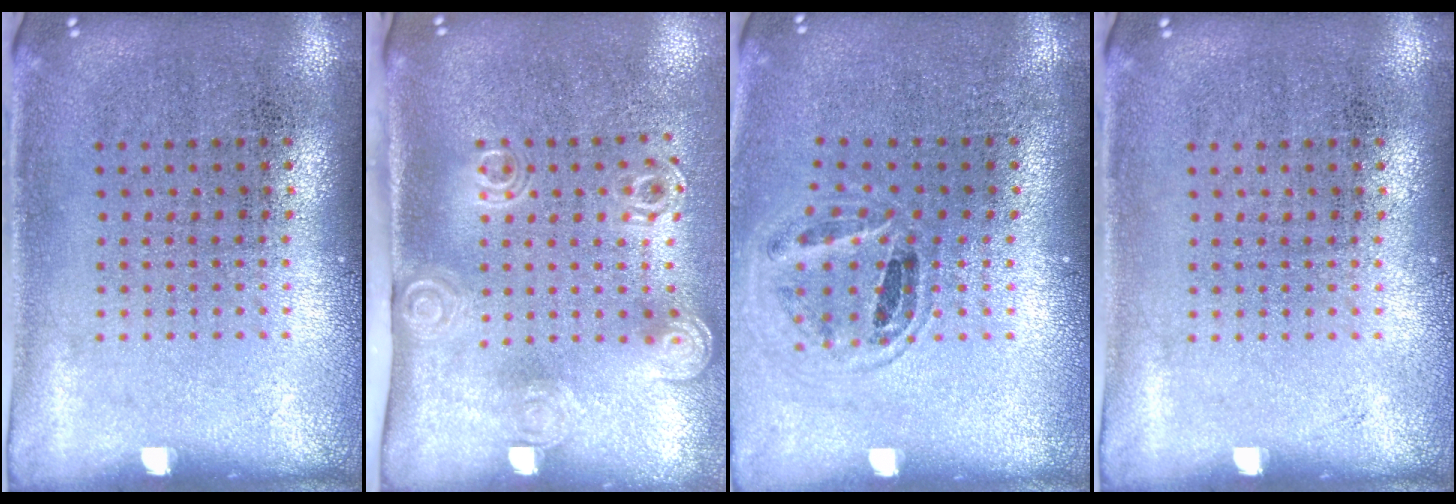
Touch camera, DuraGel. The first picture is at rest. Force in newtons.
{"total": 2.1, "press": 1.4, "slide": 1.5}
{"total": 0.9, "press": 0.9, "slide": 0.1}
{"total": 0.0}